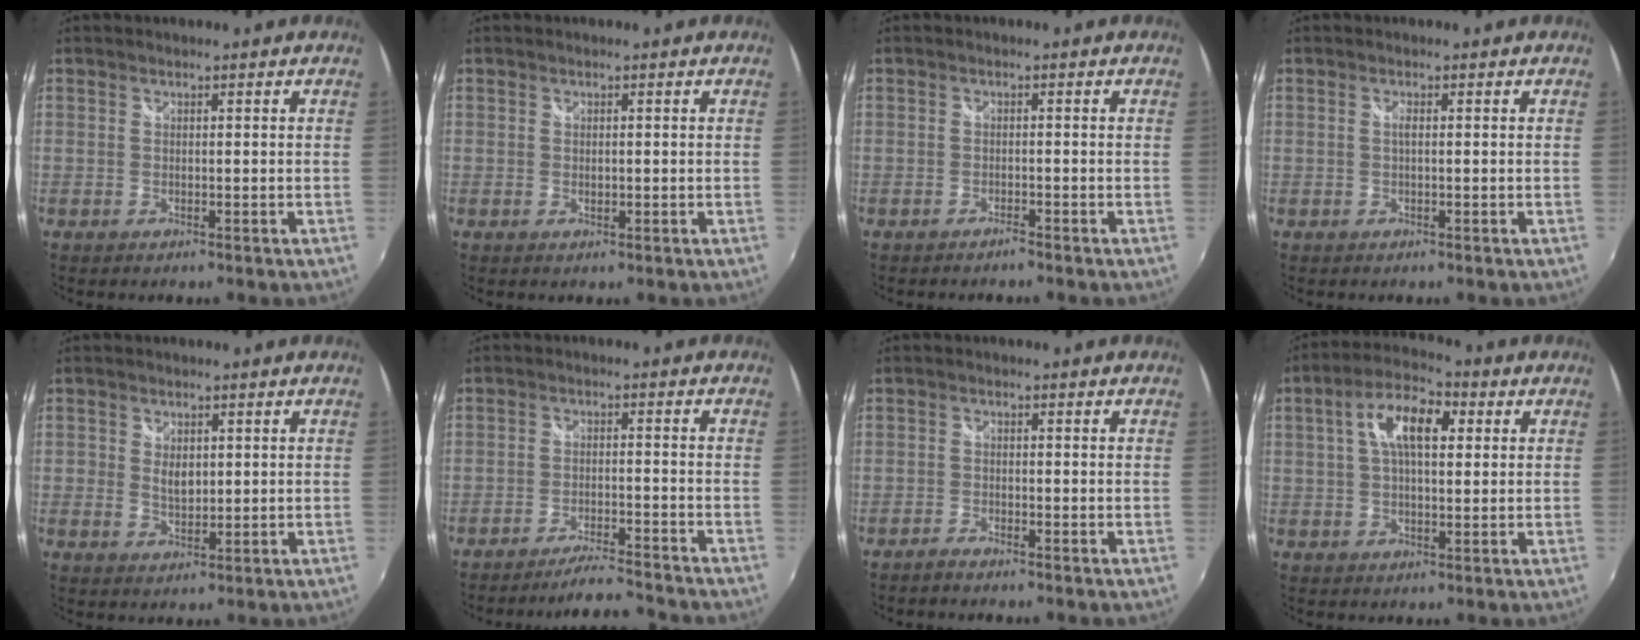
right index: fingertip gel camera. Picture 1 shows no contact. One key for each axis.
{"total": 0.9, "fx": -0.1, "fy": 0.6, "fz": 0.6, "tx": -0.014, "ty": -0.001, "tz": -0.001}
{"total": 1.2, "fx": -1.2, "fy": 0.1, "fz": 0.2, "tx": -0.007, "ty": -0.005, "tz": -0.024}
{"total": 0.9, "fx": 0.0, "fy": 0.0, "fz": 0.9, "tx": -0.016, "ty": 0.002, "tz": -0.002}
{"total": 3.5, "fx": 0.5, "fy": 2.5, "fz": 2.4, "tx": -0.040, "ty": -0.001, "tz": 0.009}
{"total": 8.2, "fx": -7.9, "fy": -0.1, "fz": 2.2, "tx": -0.058, "ty": 0.002, "tz": -0.121}
{"total": 1.6, "fx": -1.6, "fy": 0.2, "fz": 0.3, "tx": -0.015, "ty": -0.005, "tz": -0.033}
{"total": 9.8, "fx": 2.7, "fy": 2.4, "fz": 9.2, "tx": -0.172, "ty": 0.018, "tz": 0.045}